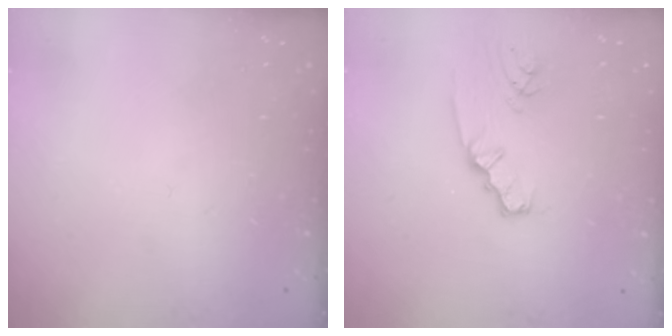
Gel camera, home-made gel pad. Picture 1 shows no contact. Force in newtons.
{"total": 2.7, "press": 2.7, "slide": 0.4}